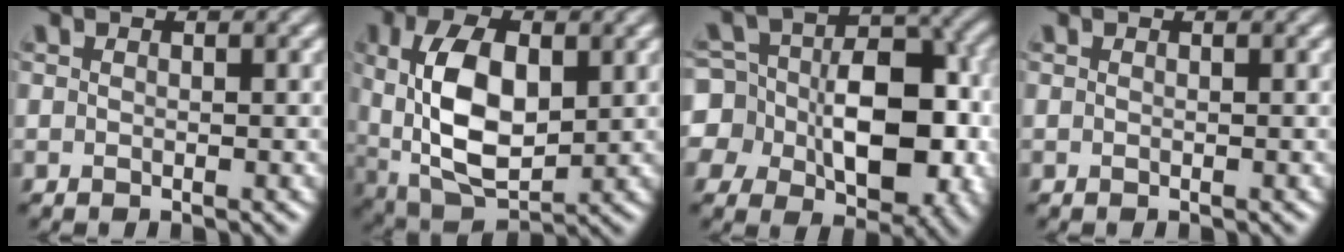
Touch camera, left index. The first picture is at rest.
{"total": 9.5, "force": [1.3, 4.9, 8.0], "torque": [-0.162, 0.001, 0.022]}
{"total": 12.5, "force": [-1.5, 9.7, 7.7], "torque": [-0.105, 0.012, -0.038]}
{"total": 0.0}